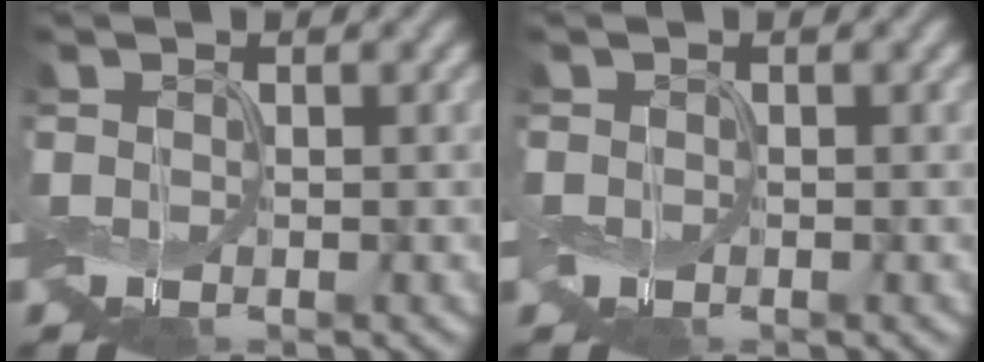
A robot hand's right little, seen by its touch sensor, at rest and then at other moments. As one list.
[{"total": 0.5, "force": [-0.2, 0.5, 0.1], "torque": [-0.004, 0.002, -0.003]}]